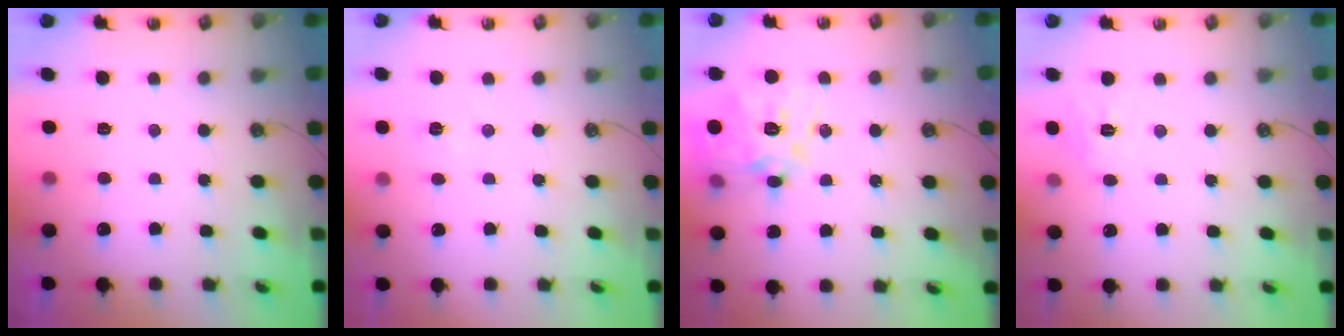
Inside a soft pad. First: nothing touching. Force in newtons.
{"total": 3.0, "press": 3.0, "slide": 0.4}
{"total": 19.5, "press": 19.3, "slide": 2.7}
{"total": 5.3, "press": 5.2, "slide": 0.7}